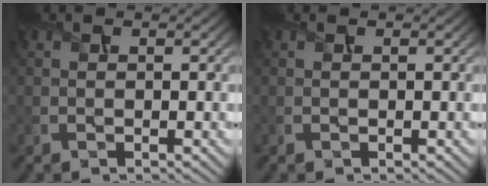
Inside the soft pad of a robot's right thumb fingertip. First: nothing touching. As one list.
[{"total": 0.0}]